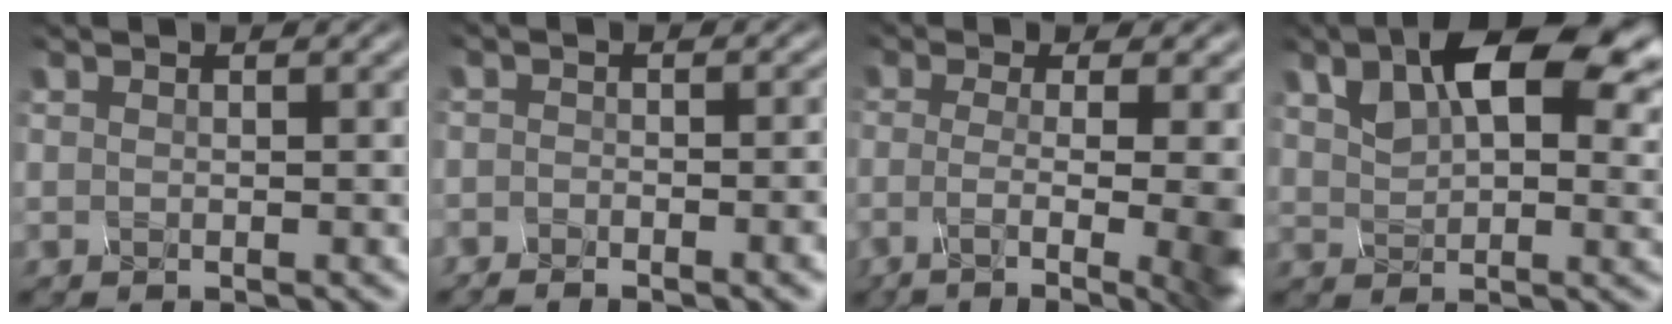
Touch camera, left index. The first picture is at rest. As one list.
[{"total": 4.1, "force": [-3.7, 0.6, 1.6], "torque": [-0.008, 0.003, -0.028]}, {"total": 9.7, "force": [-2.1, 3.4, 8.8], "torque": [-0.091, 0.006, -0.019]}, {"total": 9.0, "force": [3.5, 4.5, 6.9], "torque": [-0.130, 0.013, 0.082]}]